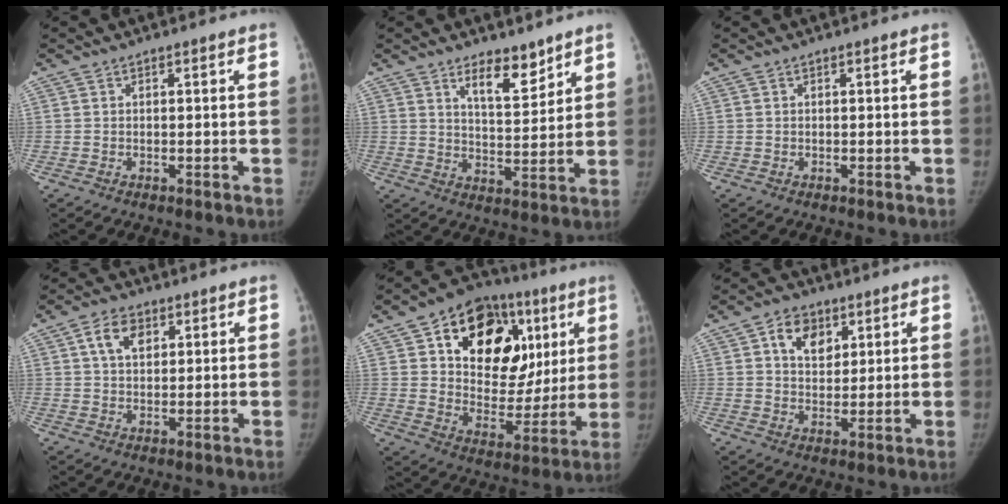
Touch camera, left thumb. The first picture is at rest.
{"total": 7.9, "force": [5.6, 3.0, 4.6], "torque": [-0.050, -0.047, 0.094]}
{"total": 0.0}
{"total": 5.9, "force": [2.4, 3.8, 3.9], "torque": [-0.054, -0.002, 0.040]}
{"total": 25.3, "force": [9.2, 16.6, 16.7], "torque": [-0.188, 0.002, 0.144]}
{"total": 7.4, "force": [3.2, 5.2, 4.2], "torque": [-0.038, -0.014, 0.052]}